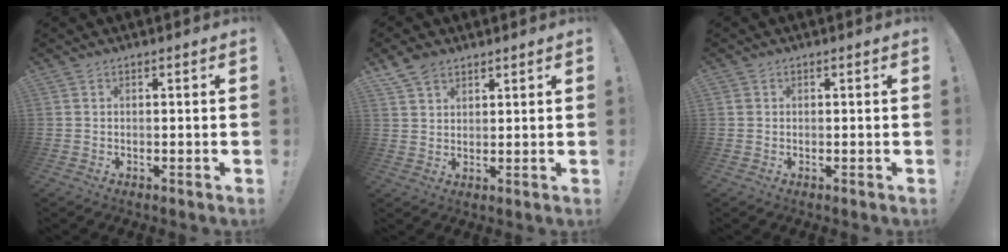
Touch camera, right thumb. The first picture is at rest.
{"total": 5.3, "force": [4.0, 3.0, 1.9], "torque": [-0.036, -0.016, 0.077]}
{"total": 0.8, "force": [0.3, 0.7, 0.0], "torque": [-0.009, 0.005, 0.007]}